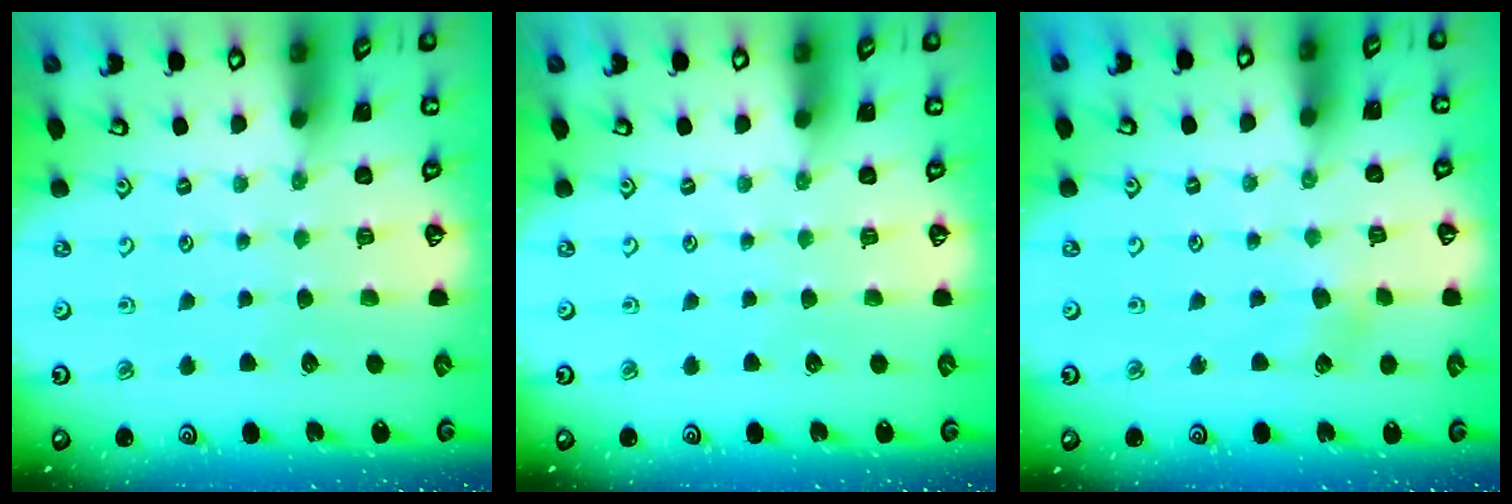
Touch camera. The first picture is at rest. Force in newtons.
{"total": 0.0}
{"total": 4.1, "press": 4.1, "slide": 0.5}